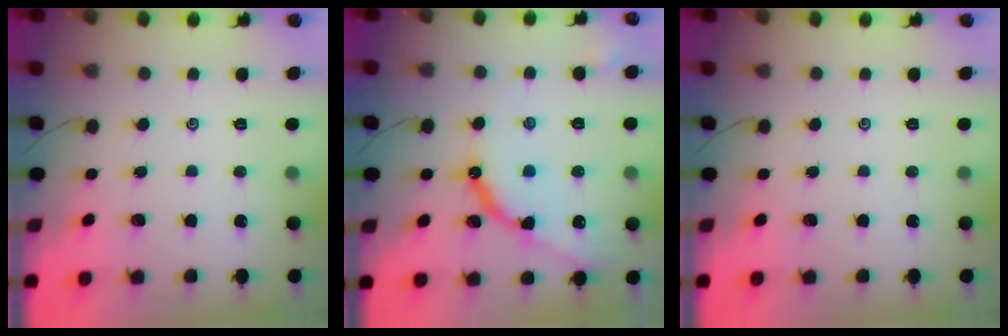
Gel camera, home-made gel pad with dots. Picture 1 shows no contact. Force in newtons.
{"total": 11.2, "press": 11.2, "slide": 1.0}
{"total": 0.0}